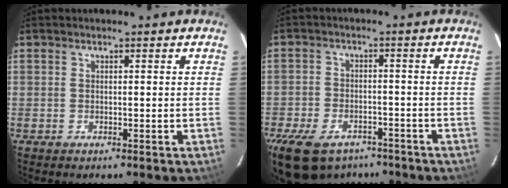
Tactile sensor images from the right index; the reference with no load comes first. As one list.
[{"total": 14.6, "force": [-9.9, 8.6, 6.5], "torque": [-0.166, 0.000, -0.151]}]